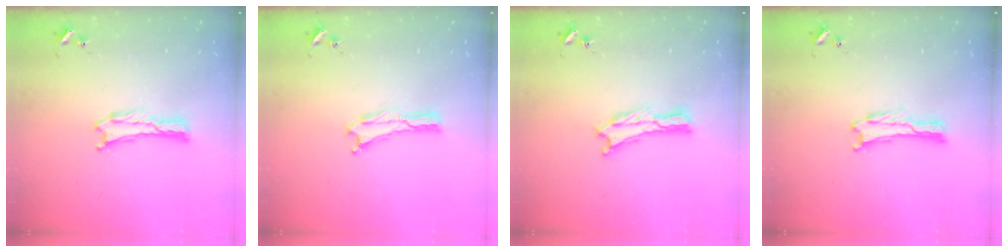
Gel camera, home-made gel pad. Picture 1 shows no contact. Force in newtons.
{"total": 0.0}
{"total": 0.6, "press": 0.6, "slide": 0.2}
{"total": 0.0}